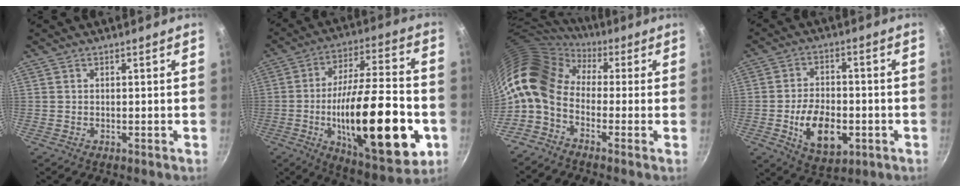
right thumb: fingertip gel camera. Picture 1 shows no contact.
{"total": 28.5, "force": [-7.0, 10.1, 25.7], "torque": [-0.382, 0.021, -0.098]}
{"total": 13.2, "force": [1.5, 8.7, 9.8], "torque": [-0.176, 0.016, 0.004]}
{"total": 11.9, "force": [-3.3, 7.1, 9.0], "torque": [-0.129, 0.011, -0.048]}